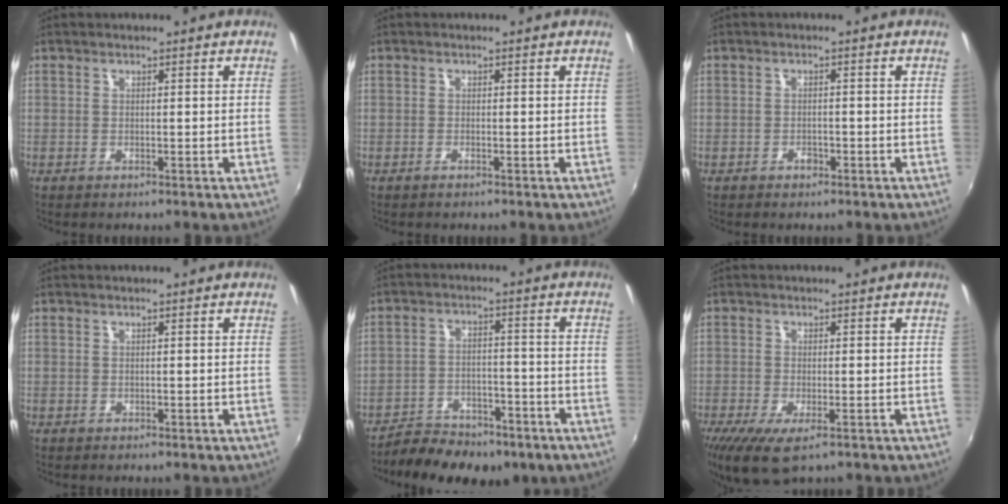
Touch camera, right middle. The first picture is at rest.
{"total": 0.8, "force": [-0.5, -0.2, 0.5], "torque": [-0.007, 0.000, -0.012]}
{"total": 1.4, "force": [-0.9, 0.8, 0.5], "torque": [-0.011, 0.001, -0.015]}
{"total": 0.0}
{"total": 13.9, "force": [-10.4, 6.1, 6.8], "torque": [-0.150, -0.015, -0.153]}
{"total": 6.8, "force": [-3.9, 2.3, 5.0], "torque": [-0.109, -0.032, -0.064]}